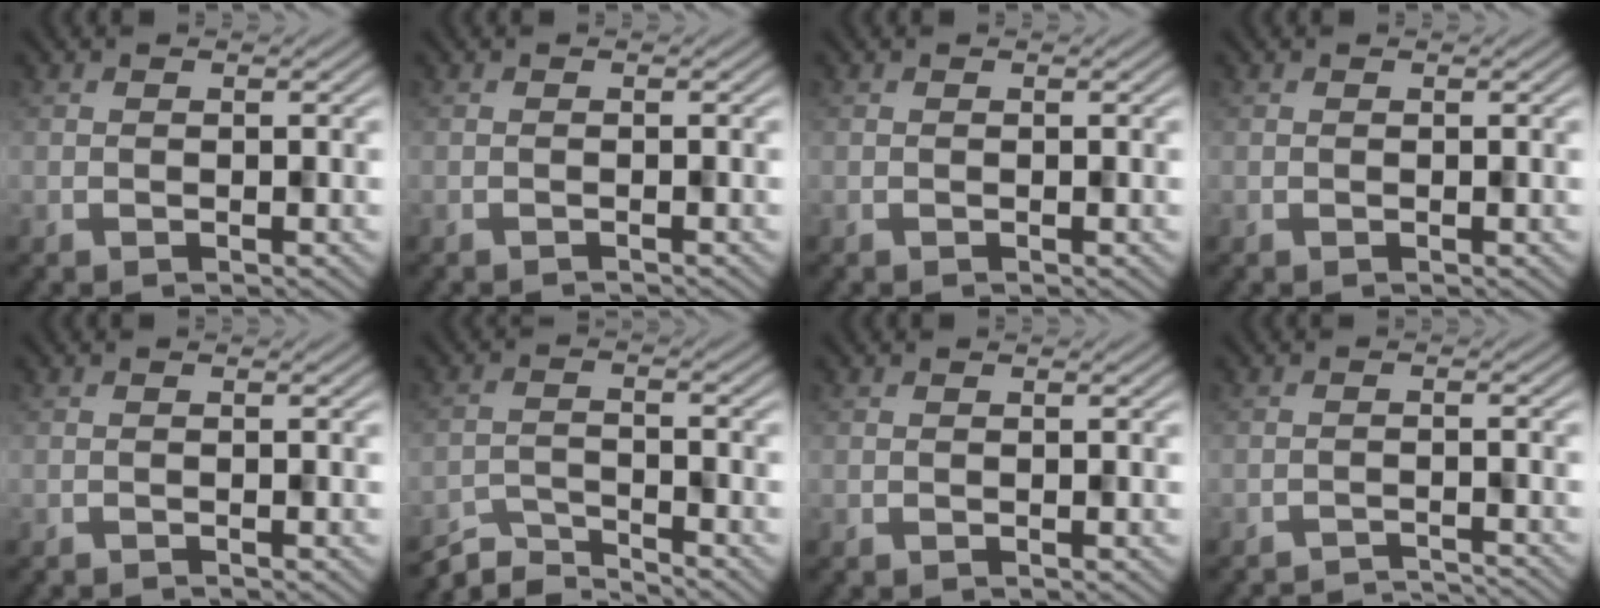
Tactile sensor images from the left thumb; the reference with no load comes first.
{"total": 0.7, "force": [-0.6, -0.1, 0.0], "torque": [0.003, 0.003, -0.012]}
{"total": 0.0}
{"total": 0.0}
{"total": 0.7, "force": [-0.7, -0.1, 0.0], "torque": [0.002, 0.002, -0.011]}
{"total": 4.8, "force": [-4.7, 0.4, 0.9], "torque": [-0.019, -0.005, -0.087]}
{"total": 0.0}
{"total": 3.5, "force": [-3.4, 0.1, 0.7], "torque": [-0.009, 0.007, -0.052]}